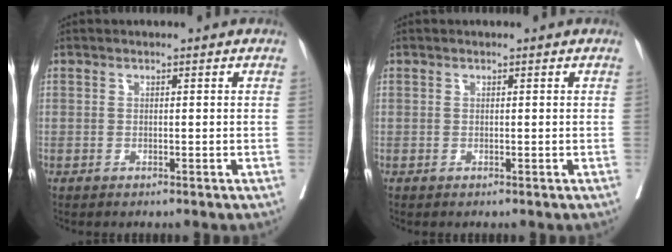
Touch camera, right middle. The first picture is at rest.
{"total": 0.0}